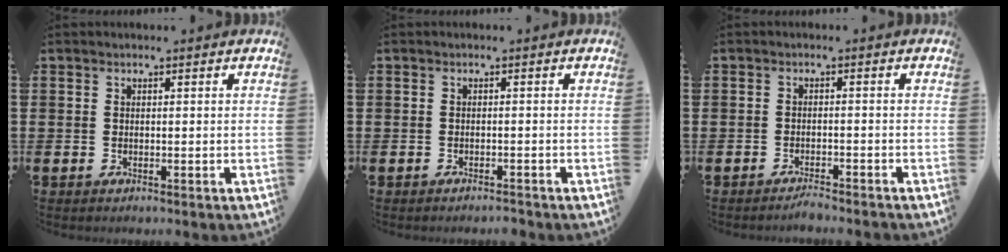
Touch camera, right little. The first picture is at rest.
{"total": 0.9, "force": [-0.9, 0.0, 0.2], "torque": [-0.006, -0.003, -0.018]}
{"total": 1.5, "force": [-1.5, -0.1, 0.3], "torque": [-0.007, 0.002, -0.030]}